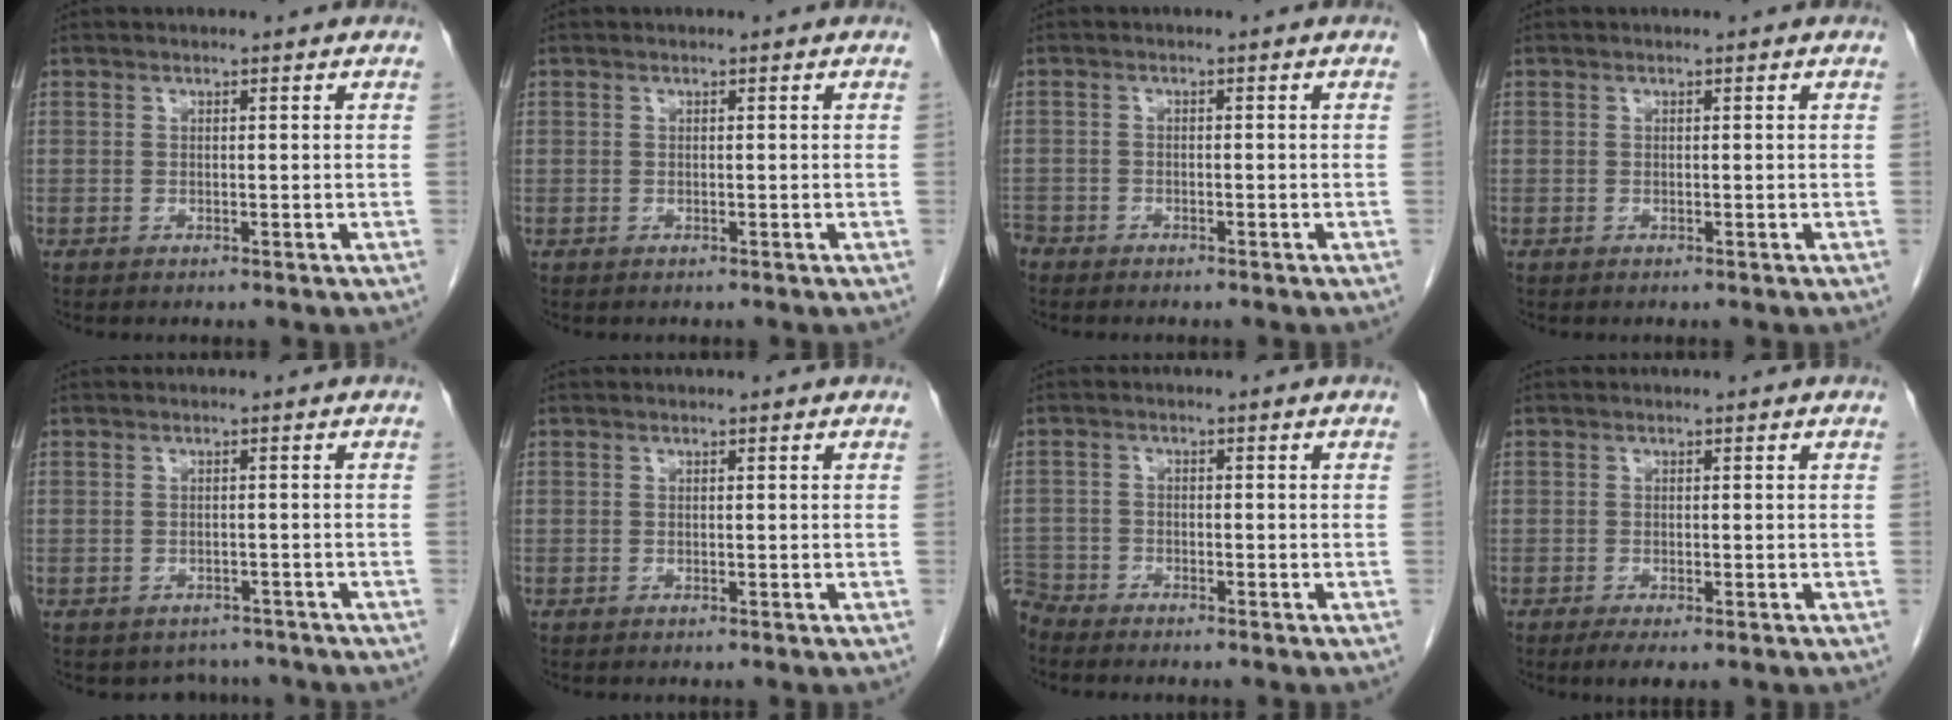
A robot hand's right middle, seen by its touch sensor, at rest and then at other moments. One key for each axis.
{"total": 0.0}
{"total": 3.1, "fx": -2.7, "fy": 1.3, "fz": 0.6, "tx": -0.011, "ty": -0.001, "tz": -0.047}
{"total": 0.0}
{"total": 3.9, "fx": -3.3, "fy": 2.1, "fz": 0.1, "tx": 0.004, "ty": 0.010, "tz": -0.042}
{"total": 0.0}
{"total": 3.7, "fx": -3.6, "fy": 0.7, "fz": -0.3, "tx": 0.011, "ty": -0.010, "tz": -0.071}
{"total": 2.8, "fx": -1.8, "fy": 0.7, "fz": 2.0, "tx": -0.031, "ty": -0.006, "tz": -0.026}